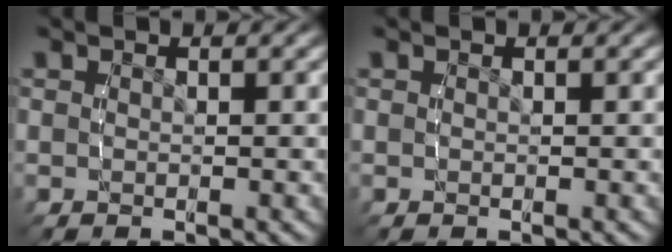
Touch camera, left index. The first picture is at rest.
{"total": 0.0}